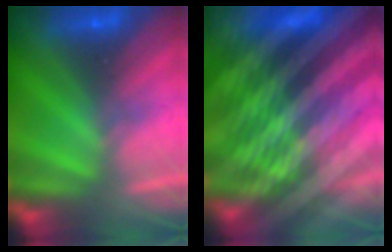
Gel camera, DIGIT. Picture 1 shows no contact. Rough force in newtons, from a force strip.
{"total": 8.0}